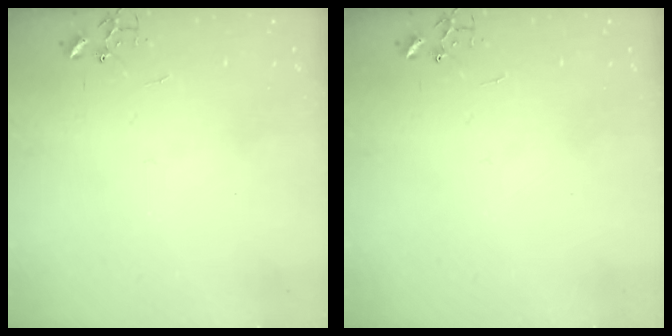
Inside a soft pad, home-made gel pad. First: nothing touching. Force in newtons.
{"total": 0.0}